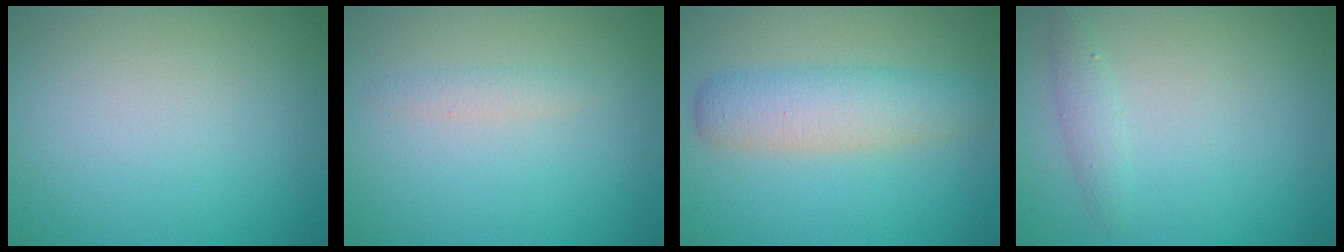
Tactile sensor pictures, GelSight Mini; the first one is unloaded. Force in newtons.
{"total": 1.0, "press": 1.0, "slide": 0.0}
{"total": 4.4, "press": 4.3, "slide": 0.1}
{"total": 1.3, "press": 1.3, "slide": 0.1}